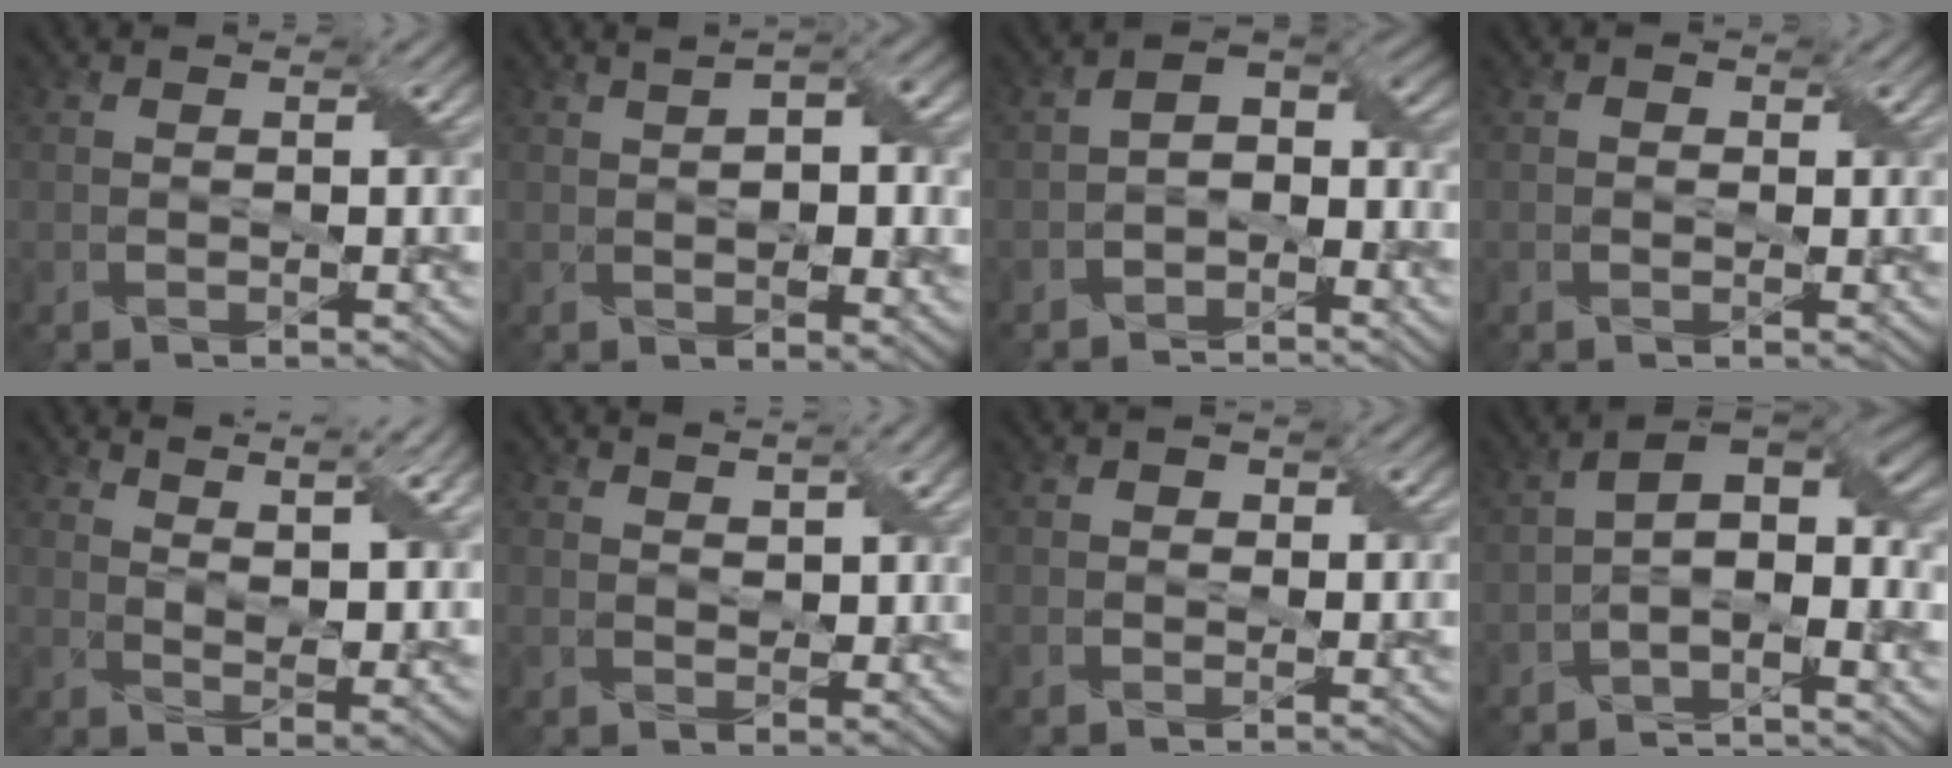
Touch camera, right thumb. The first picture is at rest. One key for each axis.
{"total": 6.7, "fx": 1.0, "fy": 3.3, "fz": 5.8, "tx": -0.083, "ty": 0.004, "tz": 0.017}
{"total": 4.8, "fx": -2.2, "fy": 3.0, "fz": 3.1, "tx": -0.040, "ty": 0.007, "tz": -0.051}
{"total": 0.8, "fx": 0.0, "fy": 0.7, "fz": 0.3, "tx": -0.007, "ty": -0.003, "tz": -0.004}
{"total": 11.5, "fx": 7.6, "fy": 3.4, "fz": 8.0, "tx": -0.140, "ty": 0.008, "tz": 0.109}
{"total": 3.5, "fx": 2.2, "fy": 1.5, "fz": 2.3, "tx": -0.044, "ty": -0.002, "tz": 0.045}
{"total": 1.3, "fx": 0.1, "fy": 1.1, "fz": 0.6, "tx": -0.010, "ty": -0.004, "tz": -0.005}
{"total": 8.0, "fx": -2.9, "fy": 3.6, "fz": 6.6, "tx": -0.100, "ty": 0.003, "tz": -0.061}